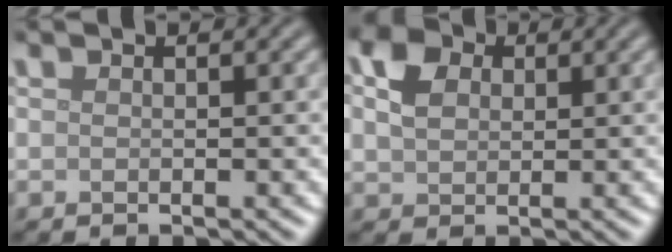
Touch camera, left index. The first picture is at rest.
{"total": 3.4, "force": [1.1, 2.6, 1.9], "torque": [-0.047, 0.007, 0.017]}